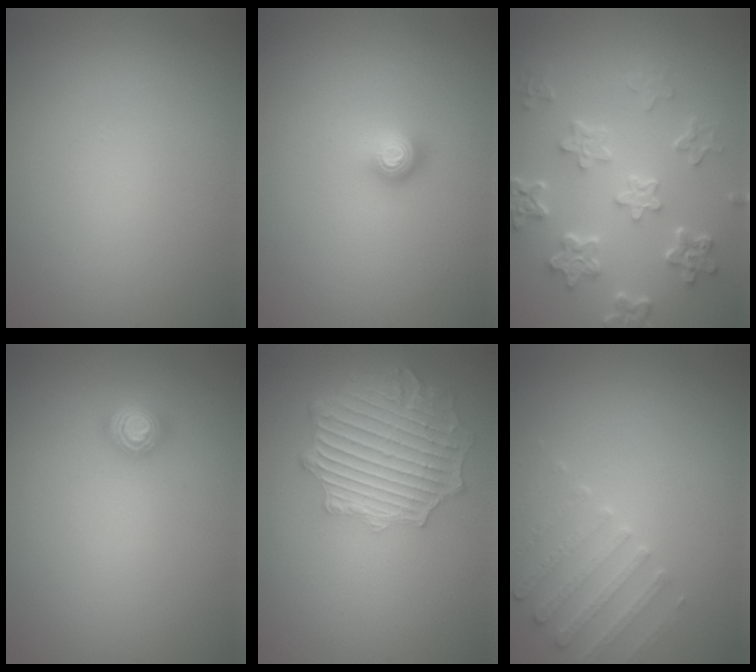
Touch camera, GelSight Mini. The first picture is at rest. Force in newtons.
{"total": 2.0, "press": 1.5, "slide": 1.4}
{"total": 5.8, "press": 4.3, "slide": 3.8}
{"total": 1.6, "press": 1.2, "slide": 1.0}
{"total": 6.9, "press": 5.5, "slide": 4.2}
{"total": 2.6, "press": 2.6, "slide": 0.6}